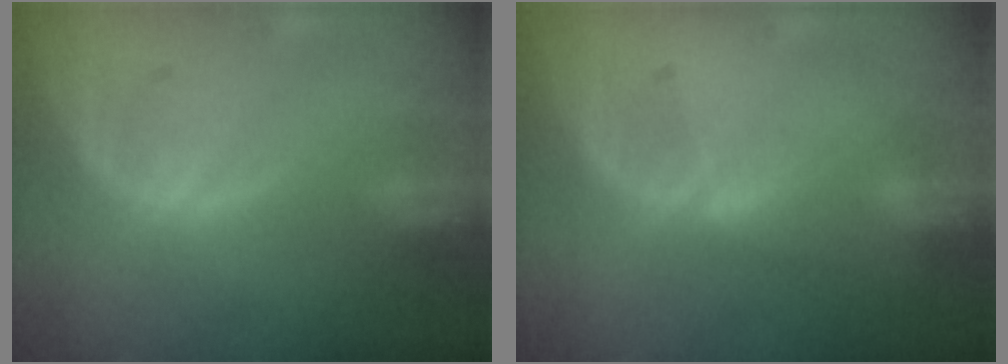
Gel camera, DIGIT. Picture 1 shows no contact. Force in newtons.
{"total": 1.4, "press": 1.1, "slide": 0.8}